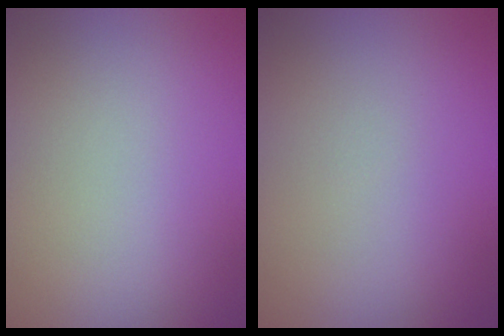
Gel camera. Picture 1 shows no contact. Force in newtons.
{"total": 0.0}